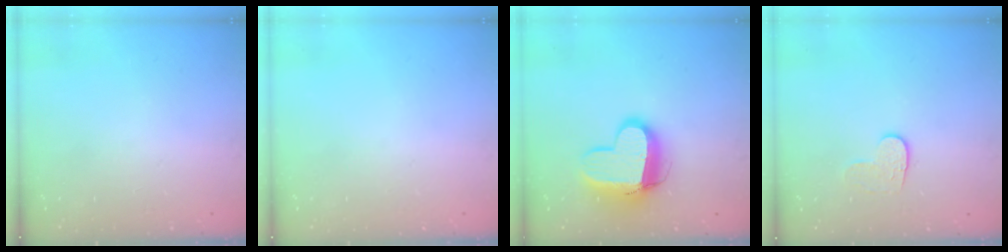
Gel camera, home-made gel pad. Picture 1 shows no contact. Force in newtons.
{"total": 0.0}
{"total": 12.9, "press": 12.8, "slide": 1.4}
{"total": 5.8, "press": 5.8, "slide": 0.6}